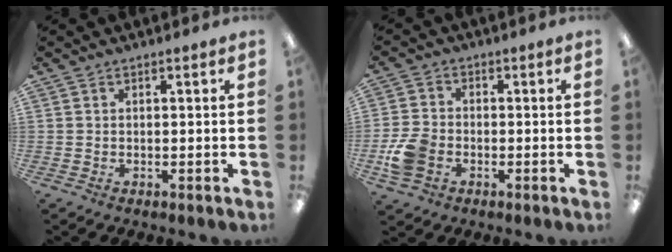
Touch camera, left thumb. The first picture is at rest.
{"total": 8.2, "force": [-2.7, 6.1, 4.8], "torque": [-0.092, 0.015, -0.047]}